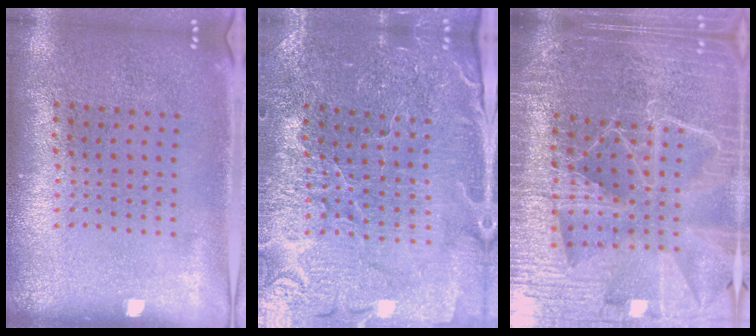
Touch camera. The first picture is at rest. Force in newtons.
{"total": 3.3, "press": 3.3, "slide": 0.2}
{"total": 6.3, "press": 5.5, "slide": 3.1}